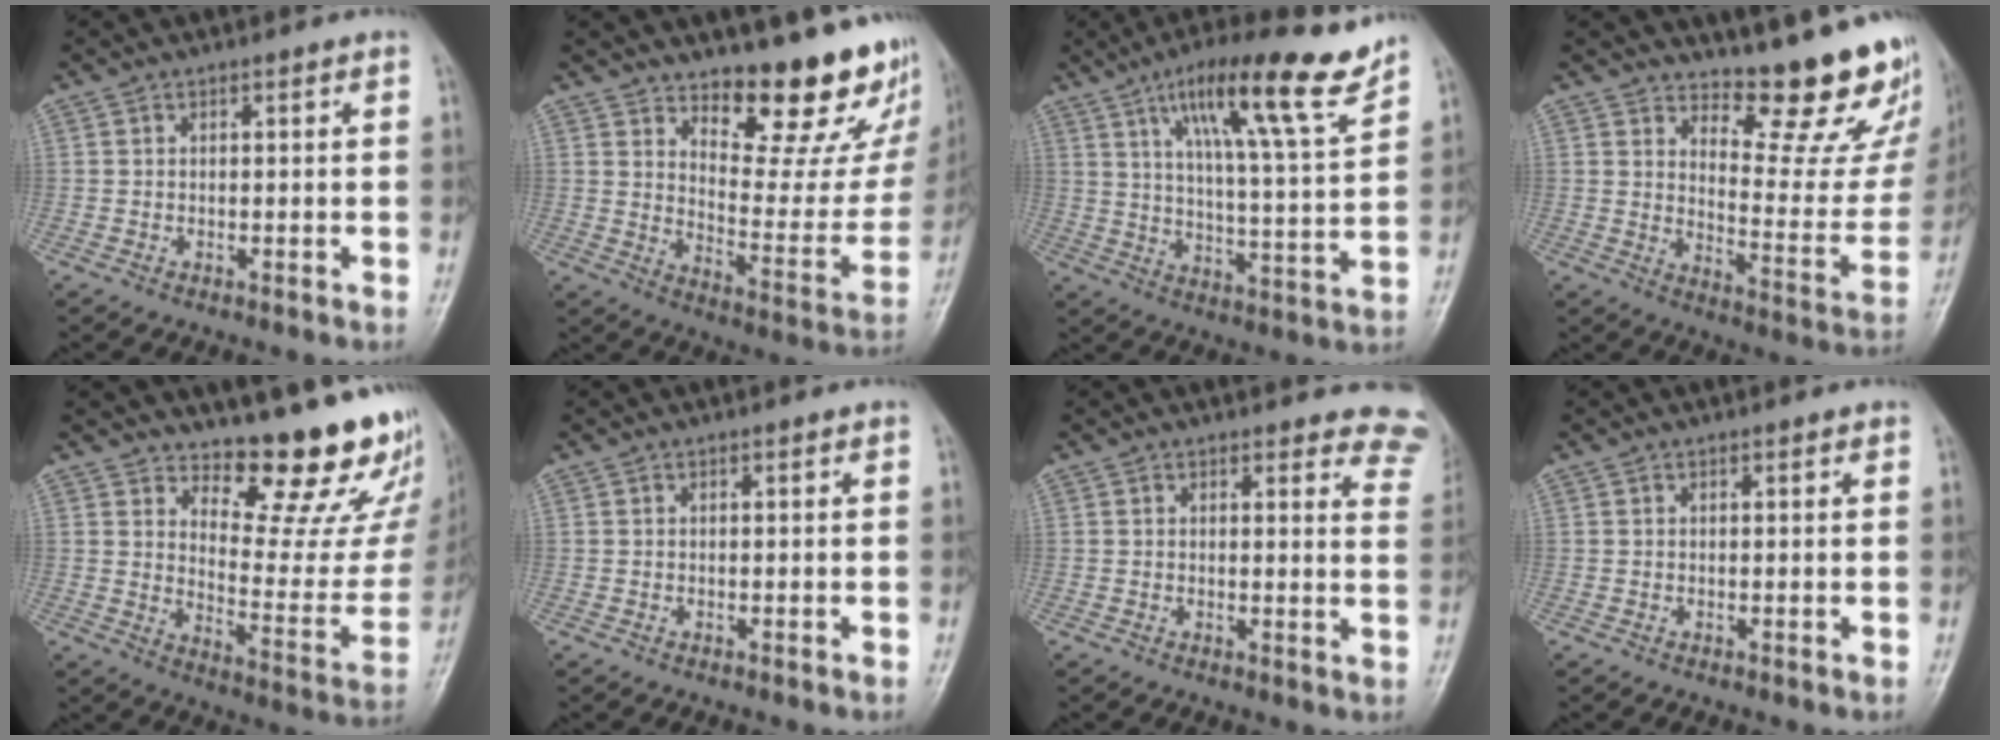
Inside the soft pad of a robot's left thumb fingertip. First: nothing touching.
{"total": 19.9, "force": [15.2, 7.0, 10.8], "torque": [-0.092, -0.132, 0.206]}
{"total": 17.8, "force": [11.6, 2.8, 13.2], "torque": [-0.189, -0.053, 0.184]}
{"total": 18.3, "force": [15.1, 5.0, 9.1], "torque": [-0.072, -0.153, 0.194]}
{"total": 17.6, "force": [15.3, 4.6, 7.3], "torque": [-0.044, -0.166, 0.195]}
{"total": 0.0}
{"total": 9.2, "force": [8.7, 2.8, 1.2], "torque": [0.042, -0.054, 0.058]}
{"total": 0.7, "force": [0.4, 0.4, 0.4], "torque": [-0.004, -0.002, 0.002]}